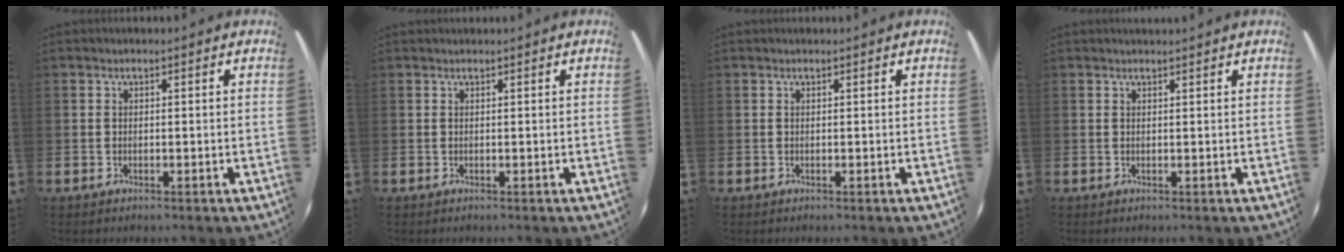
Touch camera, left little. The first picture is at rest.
{"total": 0.0}
{"total": 0.0}
{"total": 0.7, "force": [0.6, -0.1, 0.0], "torque": [0.000, 0.001, 0.013]}